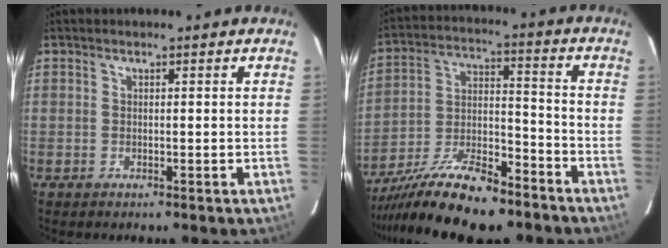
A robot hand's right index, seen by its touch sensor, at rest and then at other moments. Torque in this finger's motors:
{"motor_torque": [0.78, -1.35, 0.89, 0.21]}